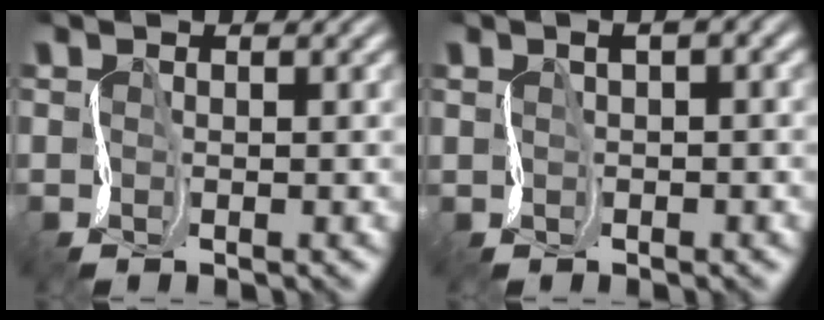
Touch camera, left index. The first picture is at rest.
{"total": 2.3, "force": [0.7, 0.6, 2.1], "torque": [-0.028, 0.008, 0.016]}